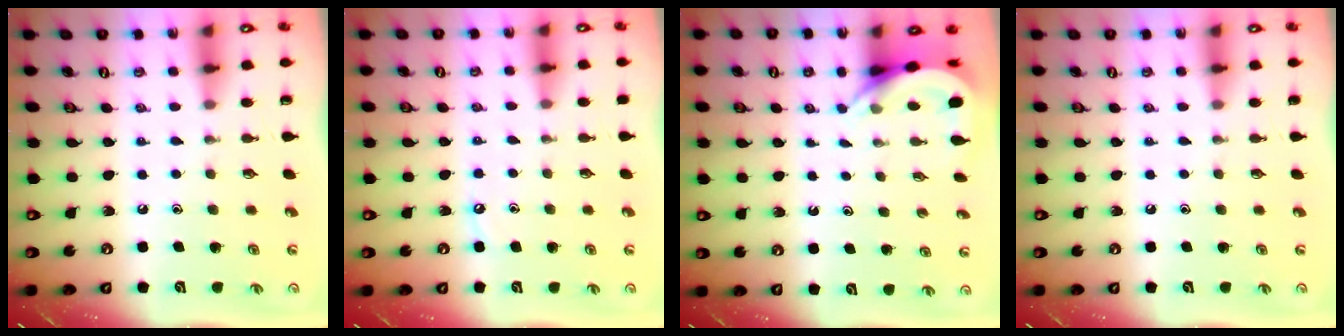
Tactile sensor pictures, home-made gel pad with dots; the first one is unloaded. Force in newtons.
{"total": 3.9, "press": 3.8, "slide": 0.6}
{"total": 5.1, "press": 5.1, "slide": 0.2}
{"total": 0.0}